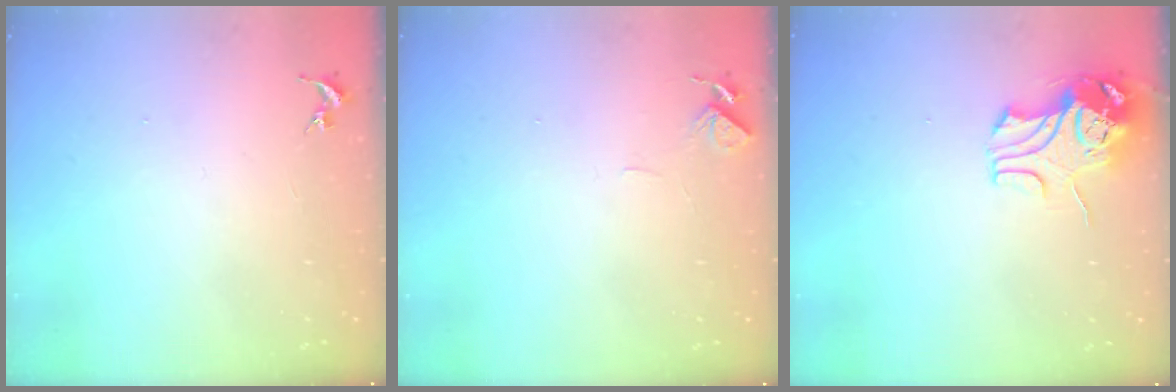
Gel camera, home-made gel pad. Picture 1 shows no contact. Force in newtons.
{"total": 4.6, "press": 4.5, "slide": 0.4}
{"total": 9.8, "press": 9.7, "slide": 1.4}